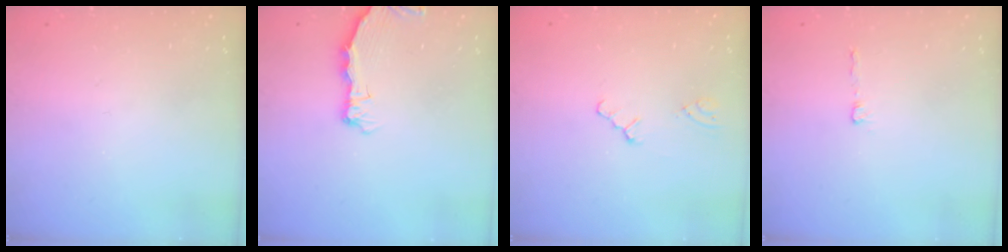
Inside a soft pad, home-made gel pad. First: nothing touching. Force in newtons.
{"total": 3.7, "press": 3.7, "slide": 0.4}
{"total": 0.5, "press": 0.5, "slide": 0.2}
{"total": 2.3, "press": 2.3, "slide": 0.2}